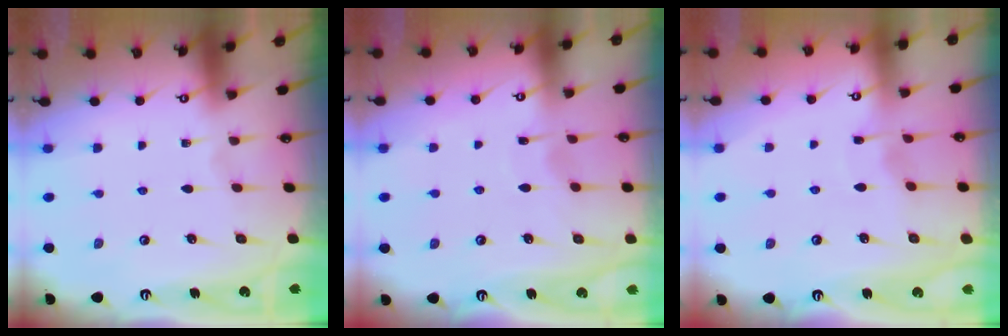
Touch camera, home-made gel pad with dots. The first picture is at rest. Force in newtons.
{"total": 4.0, "press": 4.0, "slide": 0.5}
{"total": 3.1, "press": 3.1, "slide": 0.5}